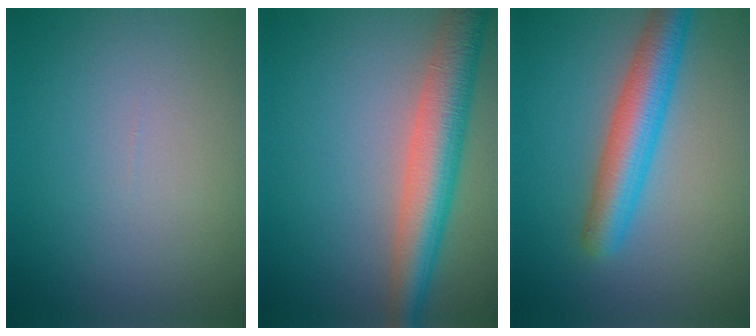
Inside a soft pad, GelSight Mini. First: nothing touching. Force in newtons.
{"total": 6.2, "press": 6.2, "slide": 0.3}
{"total": 5.3, "press": 5.3, "slide": 0.1}